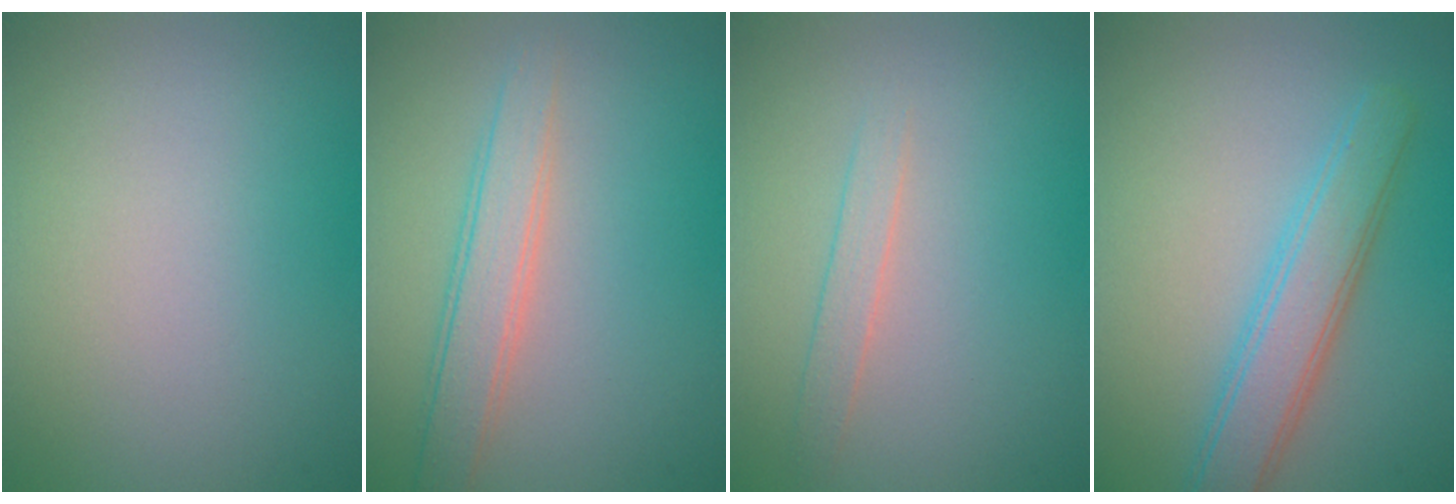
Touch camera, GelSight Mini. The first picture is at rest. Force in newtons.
{"total": 3.2, "press": 3.2, "slide": 0.1}
{"total": 1.3, "press": 1.3, "slide": 0.1}
{"total": 4.2, "press": 4.2, "slide": 0.2}